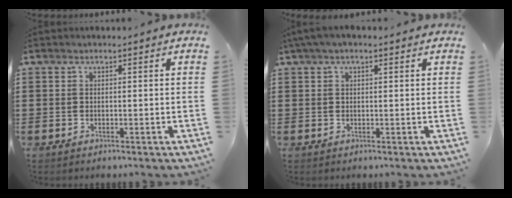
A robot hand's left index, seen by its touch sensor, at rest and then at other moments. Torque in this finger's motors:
{"motor_torque": [2.14, 0.00, 0.36, 0.21]}